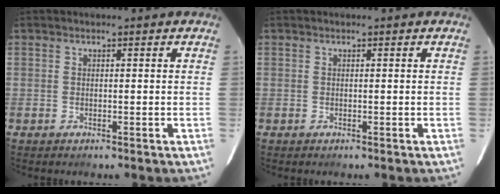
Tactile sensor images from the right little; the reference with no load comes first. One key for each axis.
{"total": 0.0}